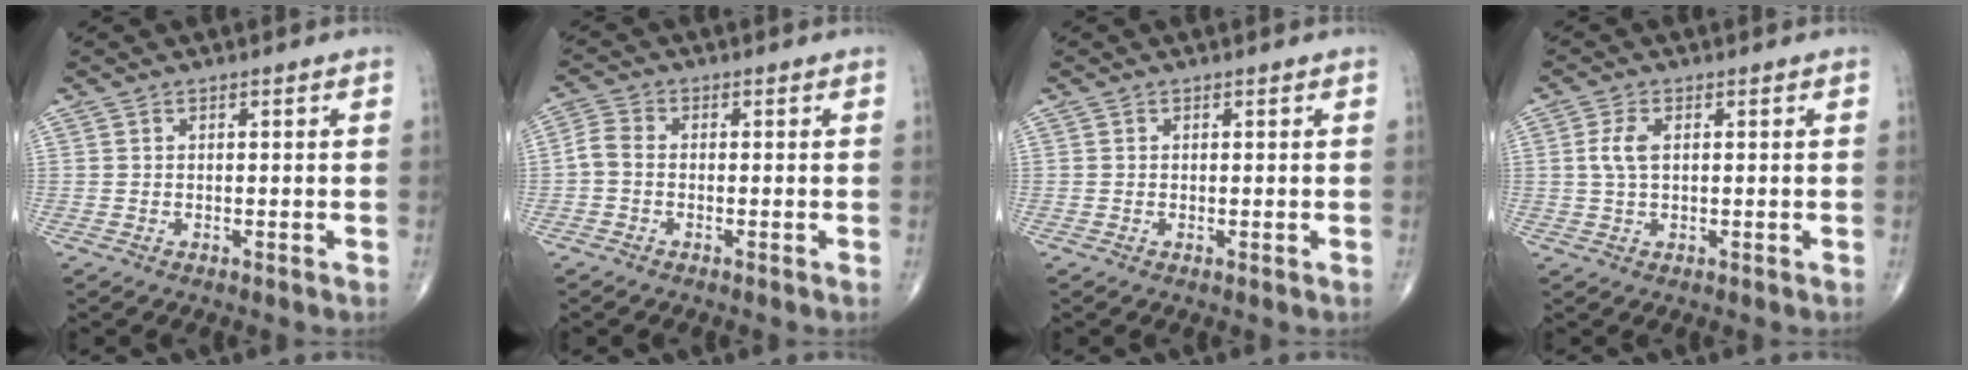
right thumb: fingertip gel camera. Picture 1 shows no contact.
{"total": 3.0, "force": [-0.8, 2.0, 2.2], "torque": [-0.049, 0.009, -0.027]}
{"total": 0.0}
{"total": 3.7, "force": [0.6, 1.9, 3.1], "torque": [-0.076, 0.005, 0.011]}